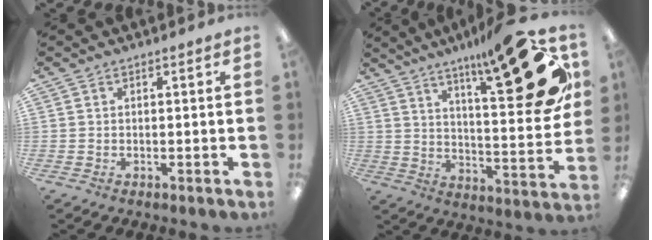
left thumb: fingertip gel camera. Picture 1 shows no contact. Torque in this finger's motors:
{"motor_torque": [2.33, 2.67, 1.35, -1.42, 0.12]}